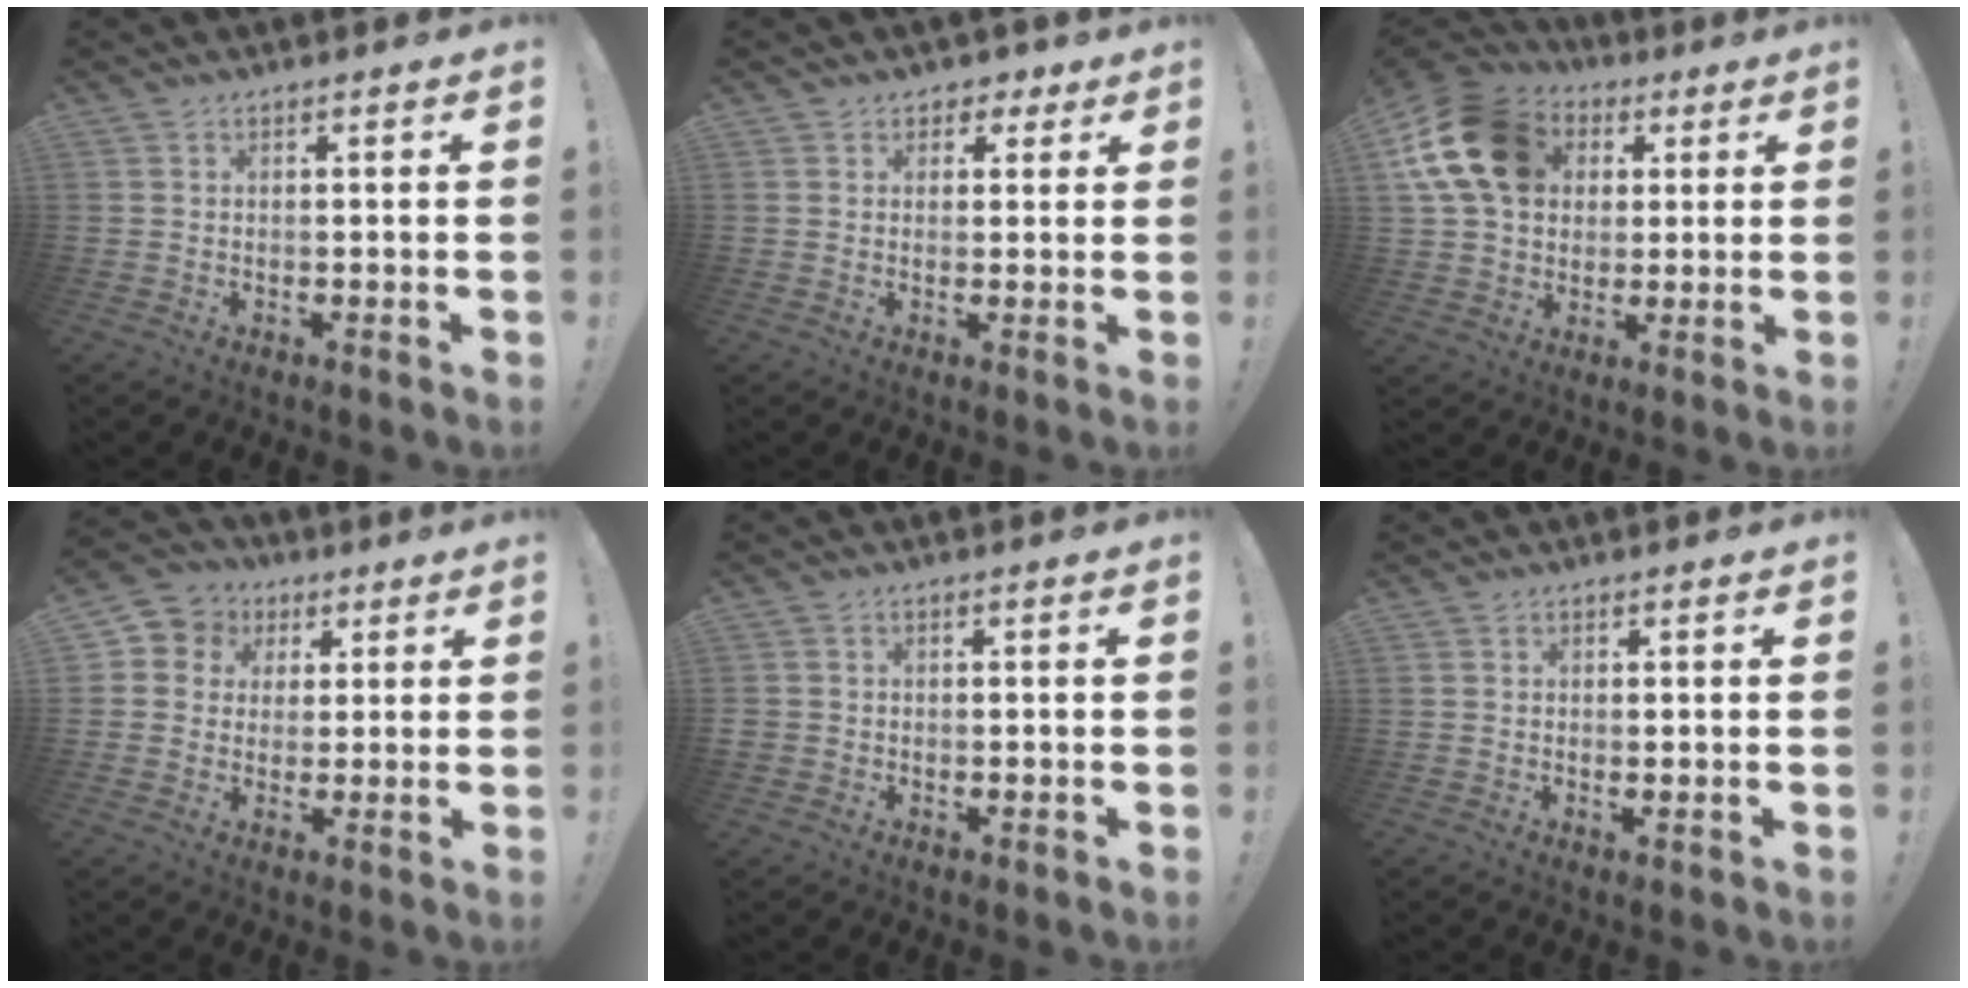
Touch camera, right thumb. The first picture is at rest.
{"total": 3.8, "force": [1.9, 3.2, 1.0], "torque": [0.009, -0.012, 0.029]}
{"total": 18.9, "force": [5.6, 14.4, 10.9], "torque": [-0.186, -0.010, 0.108]}
{"total": 6.9, "force": [1.4, 6.6, 1.6], "torque": [-0.022, -0.002, 0.032]}
{"total": 1.8, "force": [-0.6, 1.7, 0.4], "torque": [-0.012, 0.008, -0.009]}
{"total": 1.0, "force": [0.4, 0.1, 0.9], "torque": [-0.008, -0.003, 0.004]}